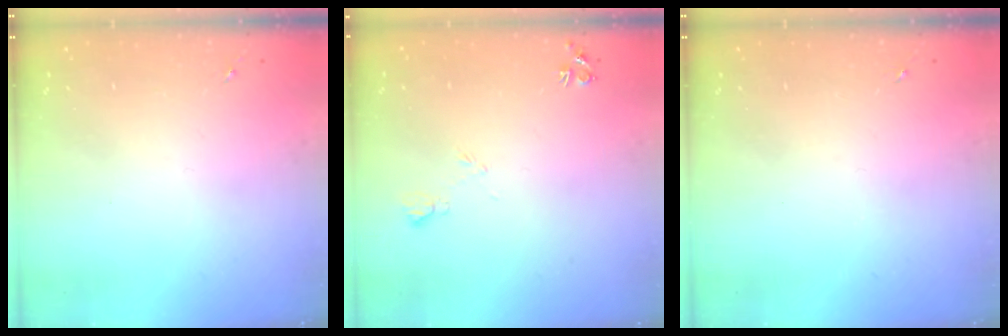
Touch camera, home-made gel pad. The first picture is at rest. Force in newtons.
{"total": 5.2, "press": 5.1, "slide": 1.0}
{"total": 0.0}